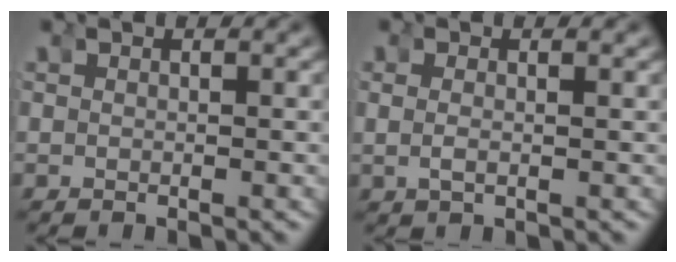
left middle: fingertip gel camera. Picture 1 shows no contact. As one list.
[{"total": 1.3, "force": [0.1, 0.7, 1.1], "torque": [-0.033, -0.009, 0.007]}]